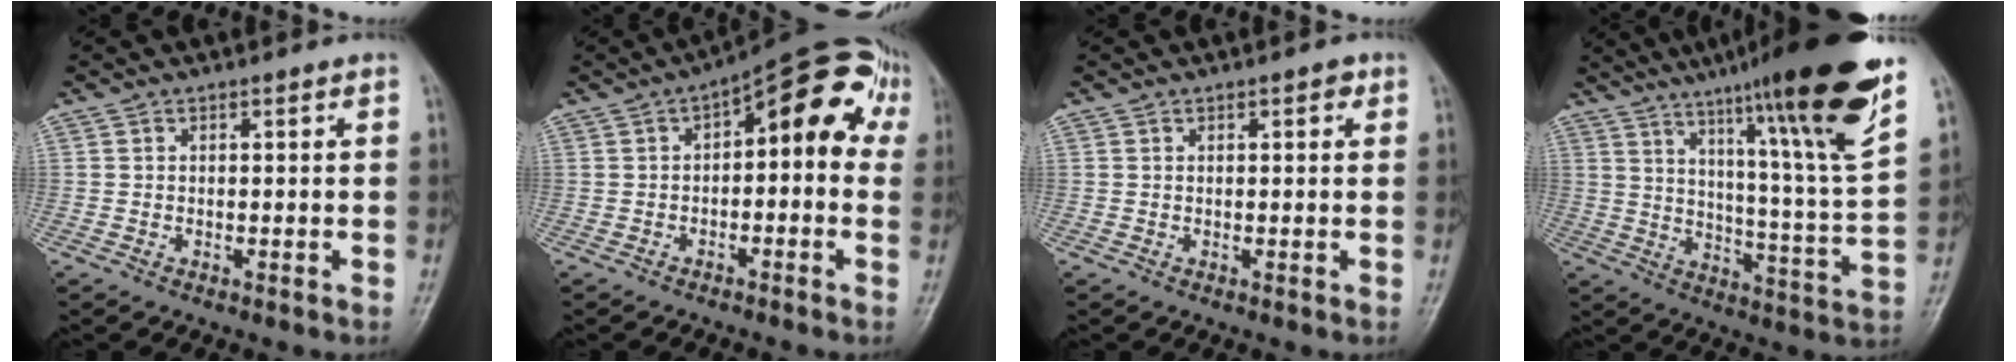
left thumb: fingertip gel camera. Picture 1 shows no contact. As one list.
[{"total": 14.3, "force": [2.6, 6.3, 12.5], "torque": [-0.126, 0.044, 0.022]}, {"total": 1.8, "force": [0.8, 0.7, 1.4], "torque": [-0.016, 0.001, 0.007]}, {"total": 24.5, "force": [15.7, 1.1, 18.7], "torque": [-0.261, -0.065, 0.233]}]